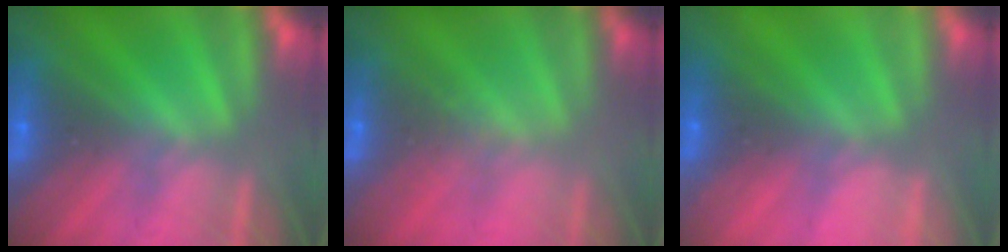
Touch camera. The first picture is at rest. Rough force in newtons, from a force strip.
{"total": 2.2}
{"total": 2.2}